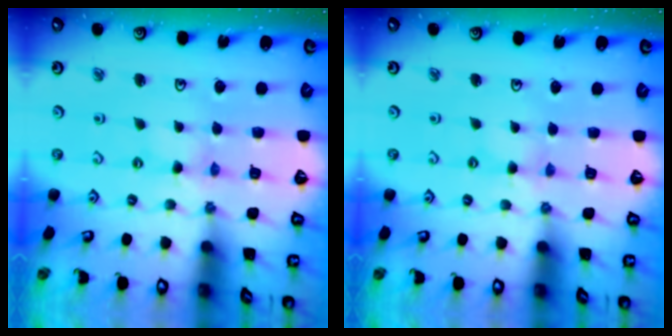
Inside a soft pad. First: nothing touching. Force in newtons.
{"total": 1.3, "press": 1.2, "slide": 0.4}